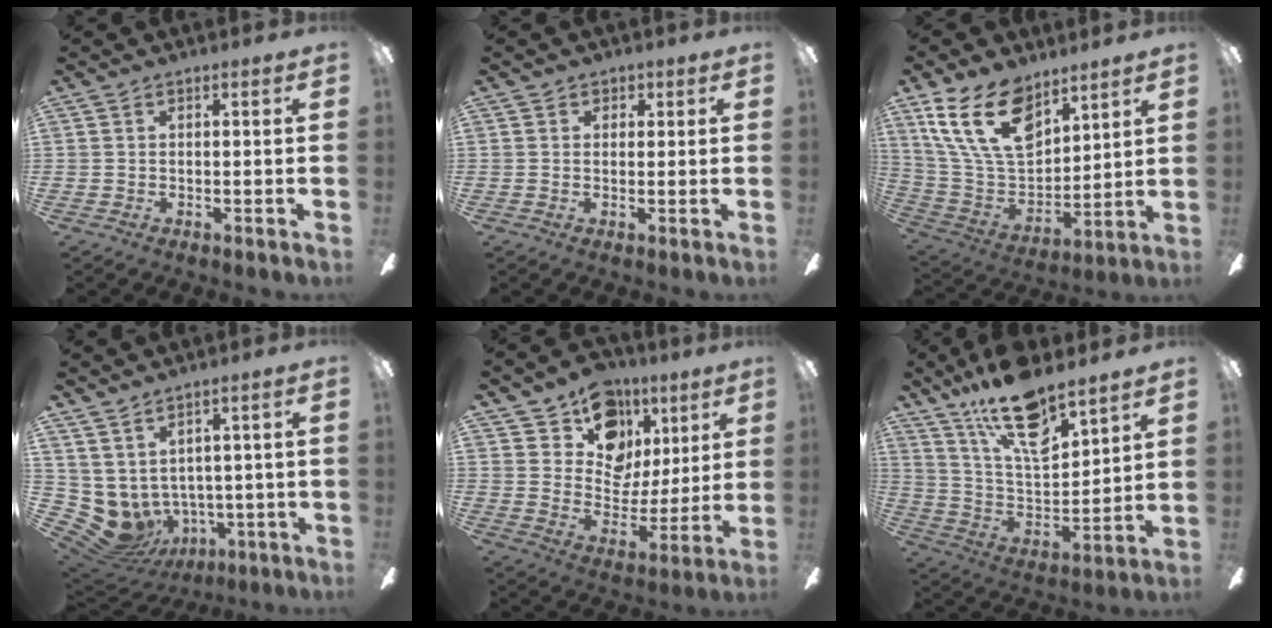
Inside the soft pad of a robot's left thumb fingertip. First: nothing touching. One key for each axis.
{"total": 1.5, "fx": 0.7, "fy": 1.2, "fz": 0.3, "tx": 0.010, "ty": -0.002, "tz": 0.008}
{"total": 19.9, "fx": 11.5, "fy": 11.0, "fz": 12.0, "tx": -0.254, "ty": -0.047, "tz": 0.210}
{"total": 6.5, "fx": 0.1, "fy": 5.7, "fz": 3.2, "tx": -0.108, "ty": -0.024, "tz": 0.013}
{"total": 15.2, "fx": 8.4, "fy": 11.3, "fz": 5.6, "tx": -0.084, "ty": -0.047, "tz": 0.160}
{"total": 18.7, "fx": 13.6, "fy": 6.5, "fz": 11.1, "tx": -0.216, "ty": -0.078, "tz": 0.234}